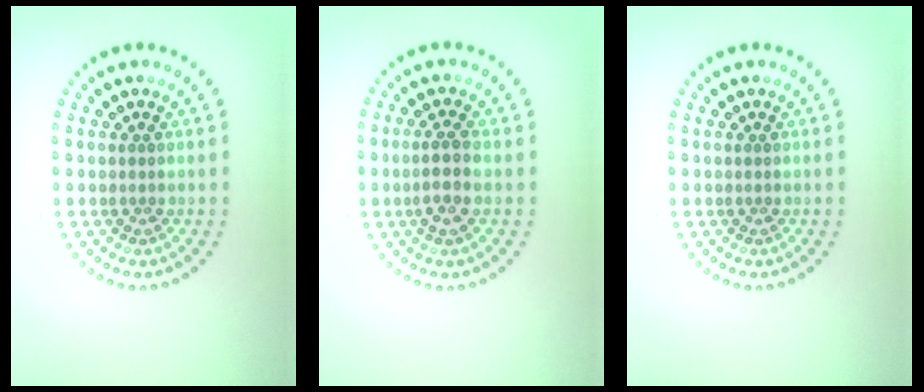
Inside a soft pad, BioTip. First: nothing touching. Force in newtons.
{"total": 2.1, "press": 1.9, "slide": 0.8}
{"total": 0.0}